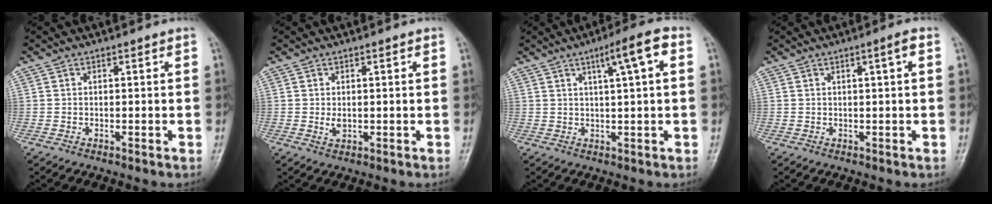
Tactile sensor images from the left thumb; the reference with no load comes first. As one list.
[{"total": 1.7, "force": [0.3, 0.9, 1.4], "torque": [-0.021, -0.005, 0.010]}, {"total": 6.9, "force": [2.5, 0.6, 6.4], "torque": [-0.105, 0.009, 0.039]}, {"total": 2.1, "force": [0.7, -0.1, 2.0], "torque": [-0.035, 0.001, 0.013]}]